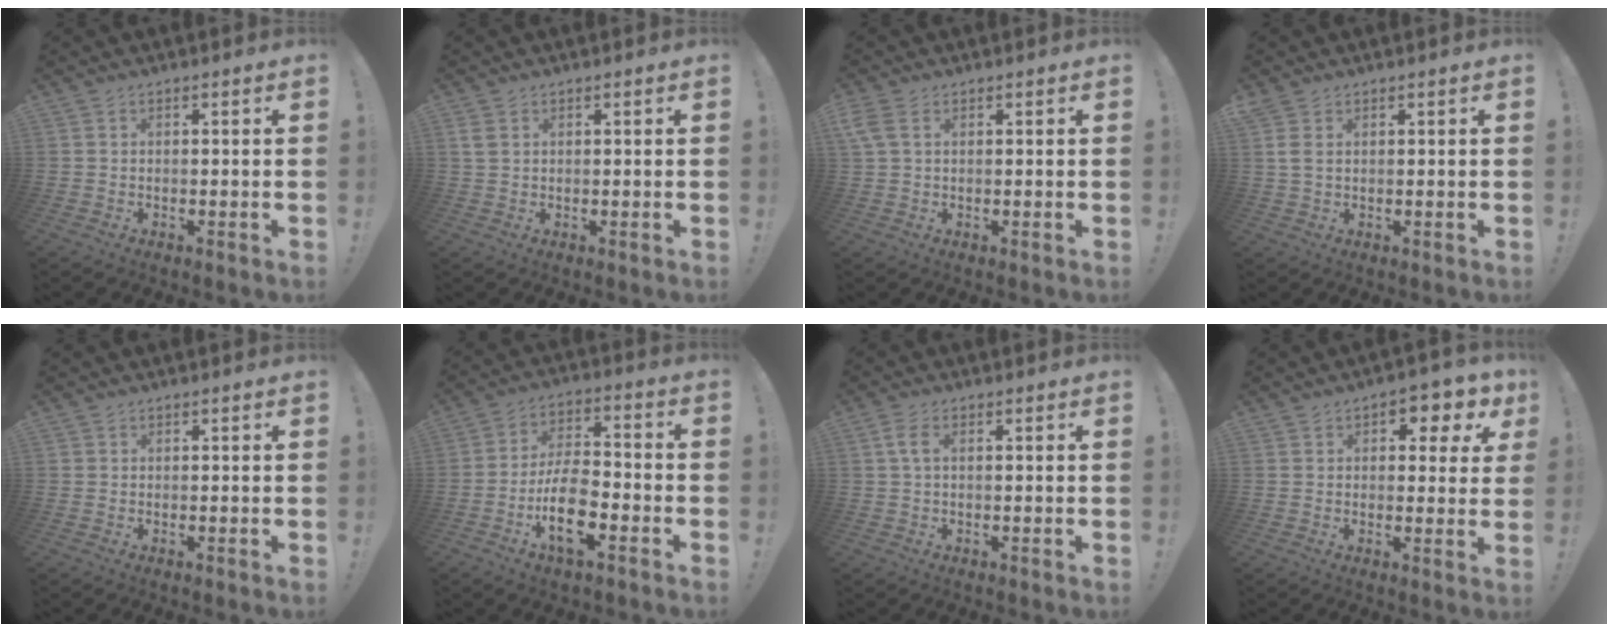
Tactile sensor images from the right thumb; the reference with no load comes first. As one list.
[{"total": 2.7, "force": [1.2, 1.8, 1.7], "torque": [-0.027, -0.001, 0.023]}, {"total": 4.0, "force": [1.5, 2.1, 3.0], "torque": [-0.068, 0.003, 0.031]}, {"total": 3.2, "force": [1.3, 1.8, 2.3], "torque": [-0.048, -0.002, 0.021]}, {"total": 0.5, "force": [0.1, 0.5, 0.1], "torque": [0.000, 0.001, 0.003]}, {"total": 14.4, "force": [-6.5, 6.7, 11.0], "torque": [-0.210, 0.032, -0.107]}, {"total": 3.7, "force": [0.8, 1.8, 3.2], "torque": [-0.071, 0.005, 0.015]}, {"total": 5.6, "force": [2.5, 3.4, 3.7], "torque": [-0.036, -0.015, 0.038]}]